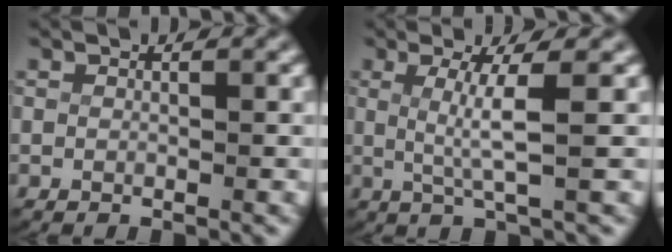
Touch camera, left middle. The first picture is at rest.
{"total": 3.9, "force": [0.6, -0.3, 3.8], "torque": [-0.069, -0.008, 0.014]}